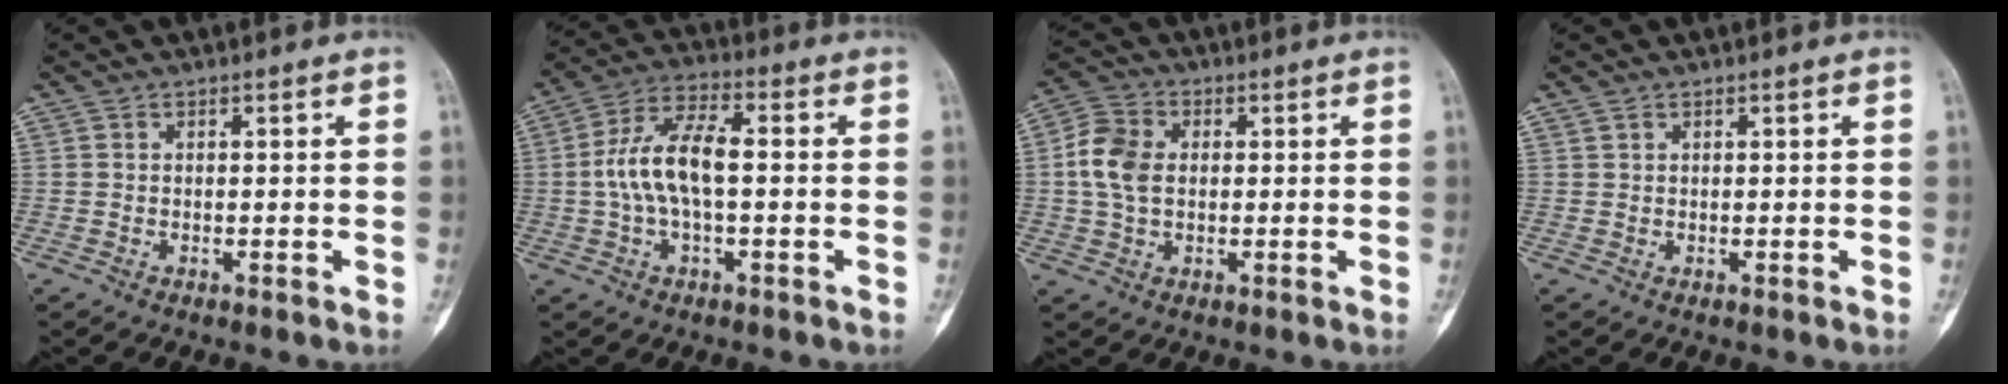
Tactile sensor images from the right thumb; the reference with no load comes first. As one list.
[{"total": 11.0, "force": [-0.2, 4.9, 9.9], "torque": [-0.204, 0.031, -0.007]}, {"total": 7.8, "force": [0.5, 5.5, 5.5], "torque": [-0.112, 0.014, 0.005]}, {"total": 0.6, "force": [0.4, 0.3, 0.1], "torque": [-0.003, 0.001, 0.009]}]